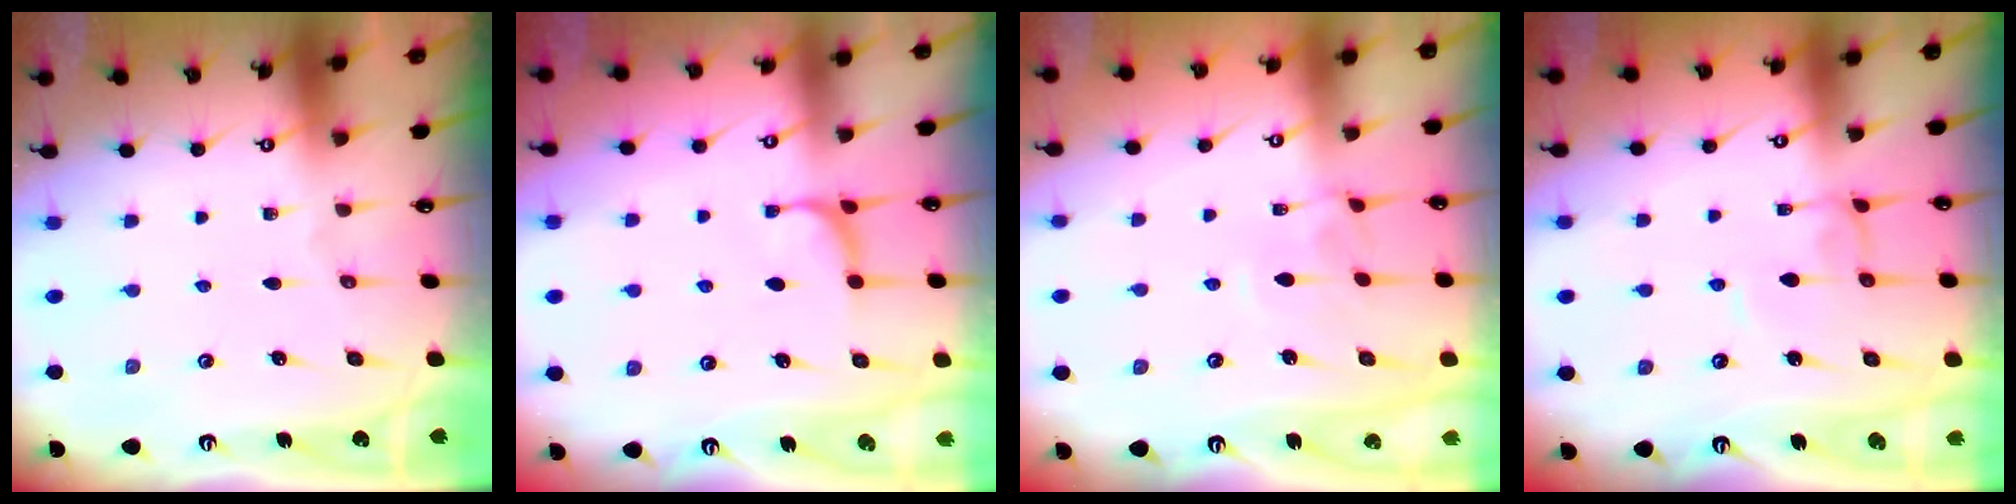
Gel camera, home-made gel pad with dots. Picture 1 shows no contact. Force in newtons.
{"total": 2.1, "press": 2.0, "slide": 0.6}
{"total": 4.1, "press": 4.1, "slide": 0.2}
{"total": 0.8, "press": 0.7, "slide": 0.1}